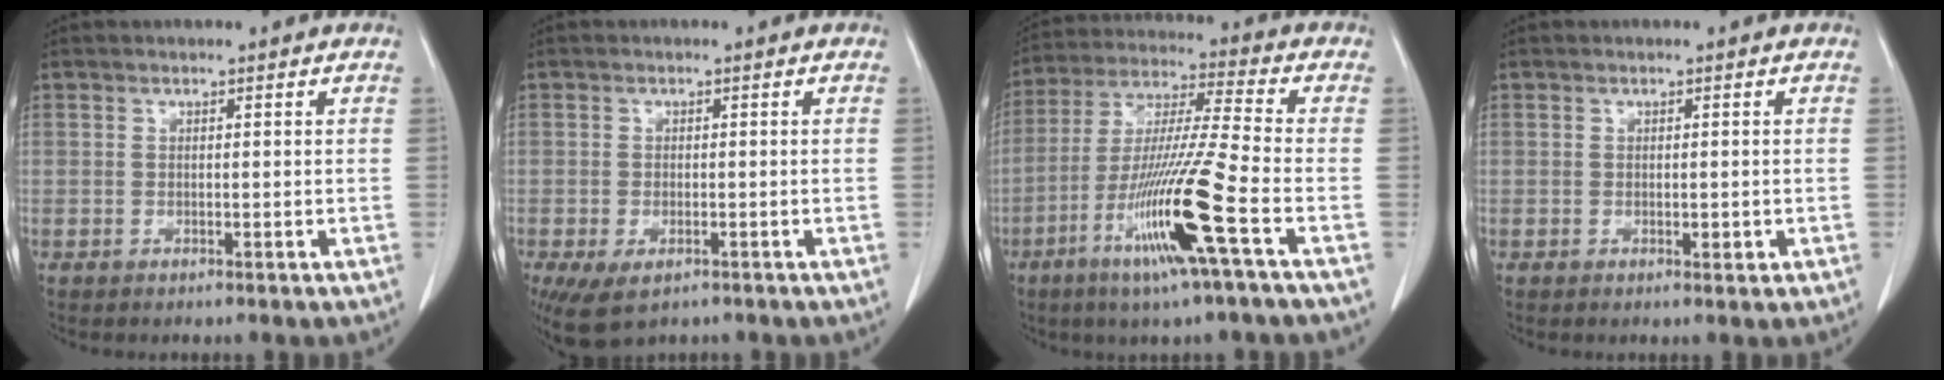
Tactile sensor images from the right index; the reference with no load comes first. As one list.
[{"total": 5.7, "force": [-3.4, 2.8, 3.7], "torque": [-0.066, -0.011, -0.052]}, {"total": 15.6, "force": [-6.4, -1.2, 14.2], "torque": [-0.282, -0.020, -0.121]}, {"total": 1.2, "force": [-0.2, 0.5, 1.1], "torque": [-0.010, 0.000, 0.002]}]